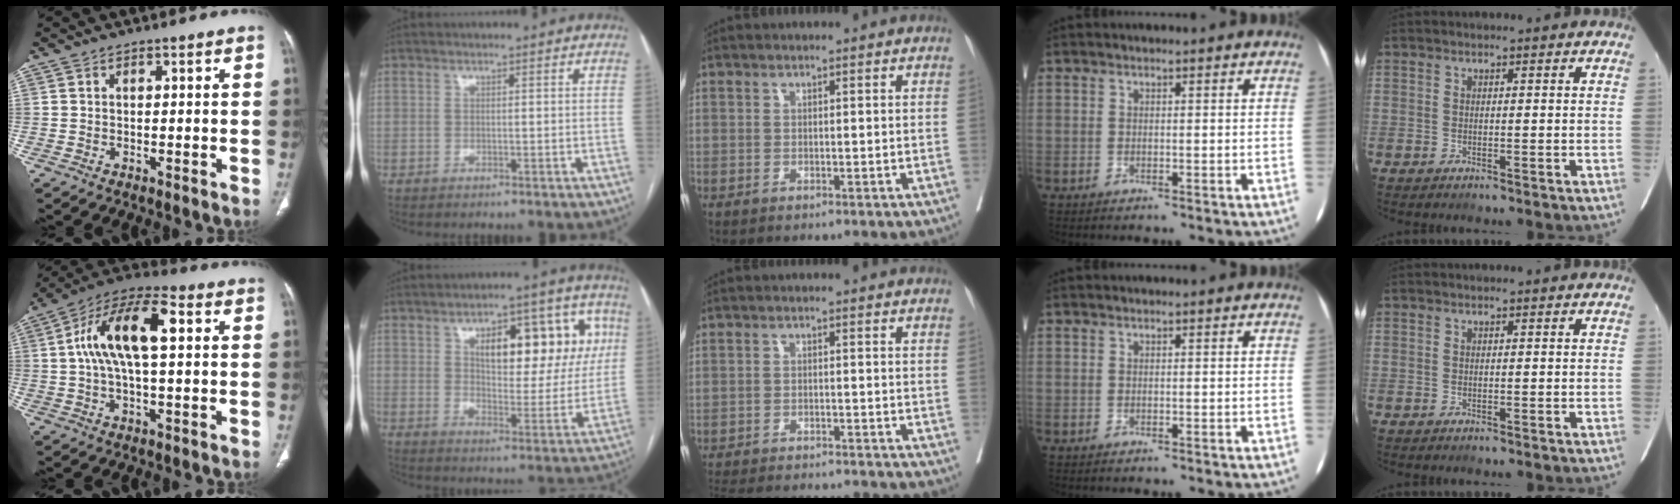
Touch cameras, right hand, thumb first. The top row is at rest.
{"thumb": {"total": 15.1, "force": [2.8, 6.1, 13.5], "torque": [-0.251, 0.032, 0.044]}, "index": {"total": 15.6, "force": [5.4, 7.0, 12.9], "torque": [-0.163, 0.028, 0.081]}, "middle": {"total": 16.6, "force": [-15.5, 2.1, 5.6], "torque": [-0.125, -0.019, -0.214]}}